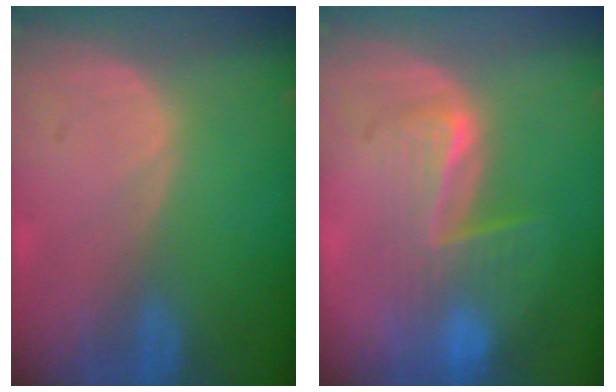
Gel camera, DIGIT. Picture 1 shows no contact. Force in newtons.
{"total": 6.8, "press": 6.6, "slide": 1.5}